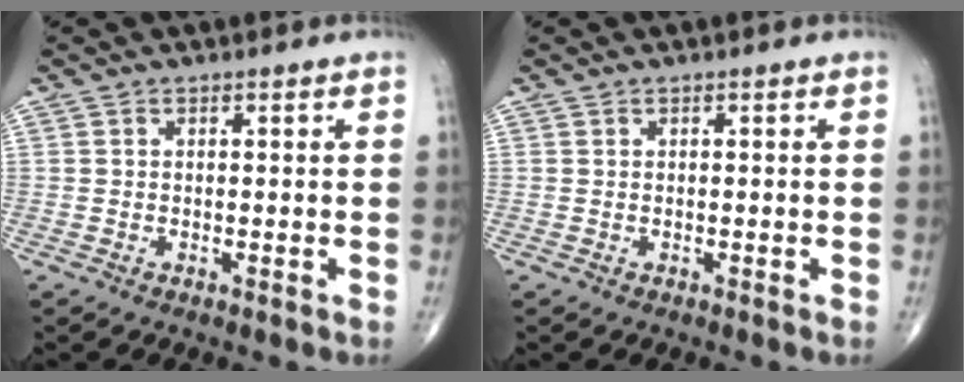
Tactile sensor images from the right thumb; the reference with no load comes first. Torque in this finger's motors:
{"motor_torque": [-0.02, 0.02, 0.00, 0.00, 0.00]}